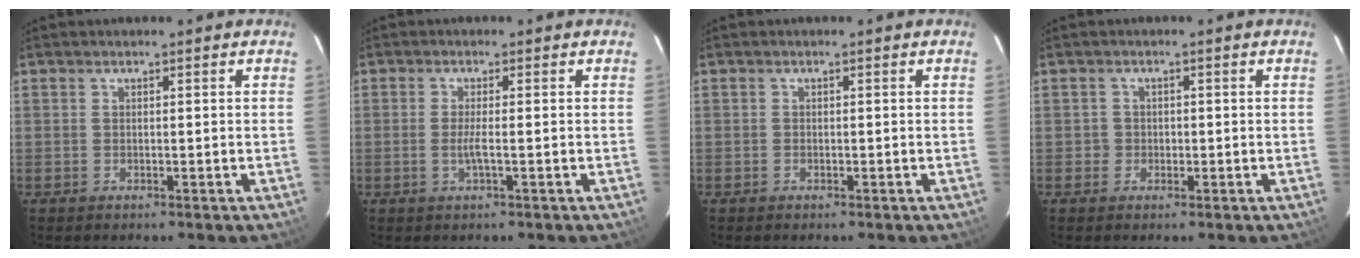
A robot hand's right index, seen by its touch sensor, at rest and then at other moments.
{"total": 2.3, "force": [-0.6, -0.3, 2.2], "torque": [-0.043, -0.003, -0.012]}
{"total": 0.5, "force": [-0.4, 0.3, 0.0], "torque": [0.000, 0.000, -0.009]}
{"total": 1.7, "force": [-0.6, 1.7, 0.0], "torque": [0.000, 0.005, -0.008]}